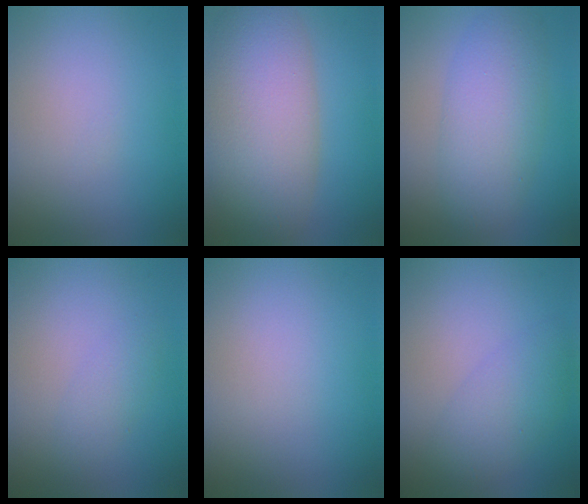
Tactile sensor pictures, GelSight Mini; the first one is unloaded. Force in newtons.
{"total": 9.6, "press": 9.6, "slide": 0.3}
{"total": 6.0, "press": 6.0, "slide": 0.2}
{"total": 1.7, "press": 1.7, "slide": 0.0}
{"total": 0.0}
{"total": 3.6, "press": 3.6, "slide": 0.3}